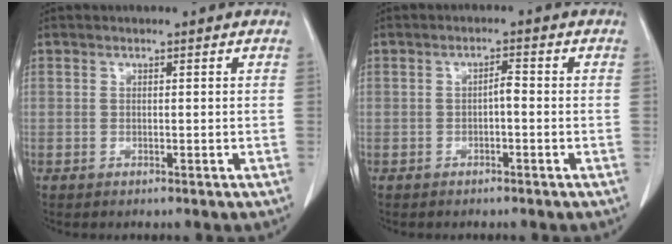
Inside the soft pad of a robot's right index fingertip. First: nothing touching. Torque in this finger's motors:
{"motor_torque": [0.12, -0.07, 0.01, 0.03]}